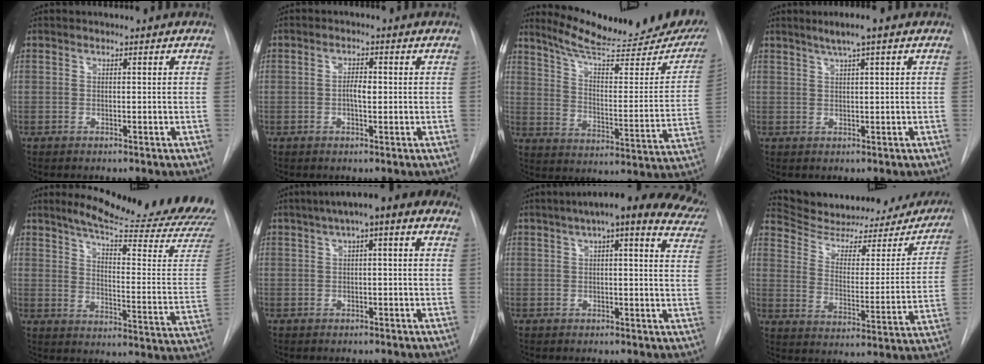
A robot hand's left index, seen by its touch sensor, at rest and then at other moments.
{"total": 2.3, "force": [-0.3, 0.8, 2.1], "torque": [-0.034, 0.004, -0.004]}
{"total": 24.7, "force": [21.8, 3.8, 11.0], "torque": [-0.161, -0.070, 0.283]}
{"total": 3.8, "force": [2.2, -0.3, 3.1], "torque": [-0.058, 0.009, 0.039]}
{"total": 25.0, "force": [23.0, 1.3, 9.9], "torque": [-0.137, -0.121, 0.276]}
{"total": 8.4, "force": [3.3, 2.1, 7.4], "torque": [-0.106, 0.044, 0.036]}
{"total": 18.3, "force": [13.8, 4.1, 11.3], "torque": [-0.159, 0.041, 0.156]}
{"total": 25.3, "force": [23.1, 6.1, 8.5], "torque": [-0.120, -0.038, 0.299]}